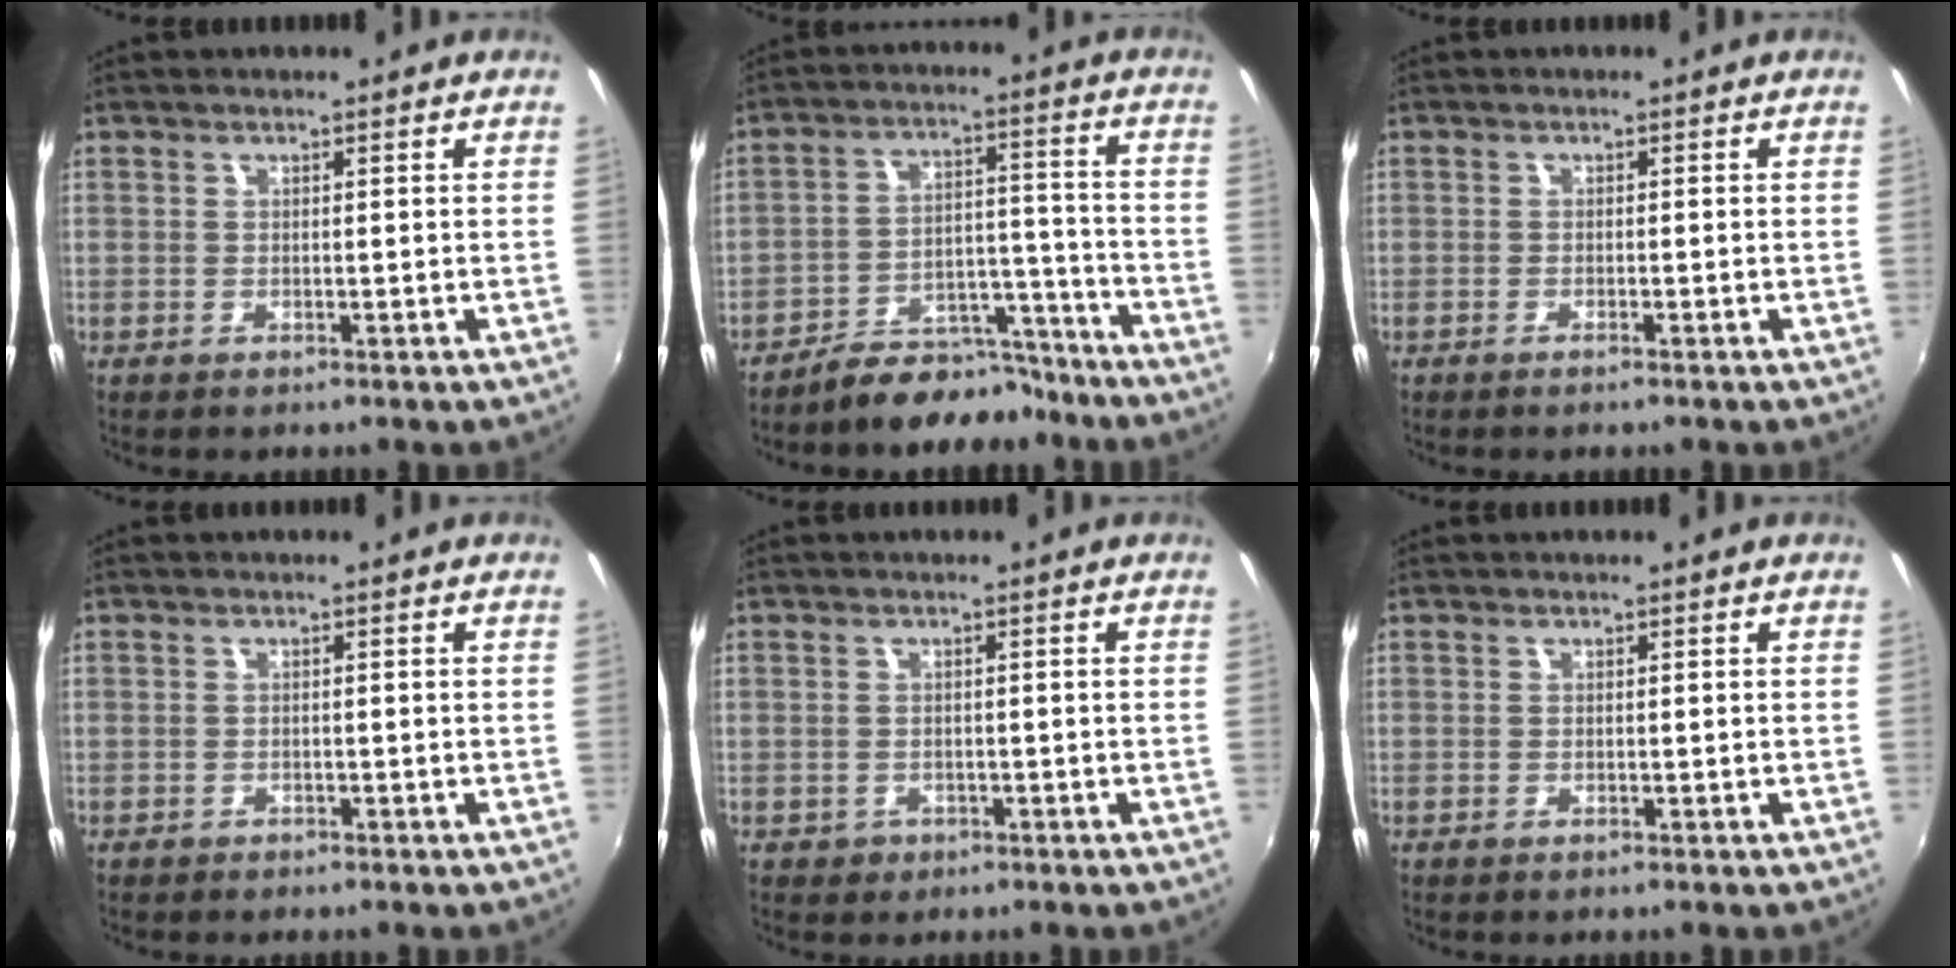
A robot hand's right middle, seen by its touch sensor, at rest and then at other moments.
{"total": 11.9, "force": [-10.5, 4.3, 3.5], "torque": [-0.062, 0.032, -0.146]}
{"total": 1.1, "force": [-0.9, 0.0, 0.6], "torque": [-0.014, -0.001, -0.018]}
{"total": 0.9, "force": [-0.8, 0.5, 0.0], "torque": [-0.005, -0.001, -0.013]}
{"total": 2.0, "force": [-0.8, 1.8, 0.5], "torque": [-0.013, -0.004, -0.009]}
{"total": 0.0}